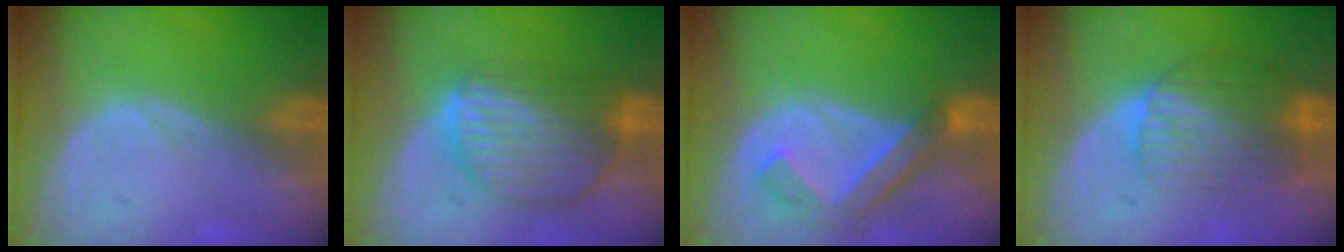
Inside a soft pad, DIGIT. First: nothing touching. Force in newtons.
{"total": 9.2, "press": 7.9, "slide": 4.7}
{"total": 6.5, "press": 5.8, "slide": 3.0}
{"total": 7.4, "press": 7.2, "slide": 1.7}